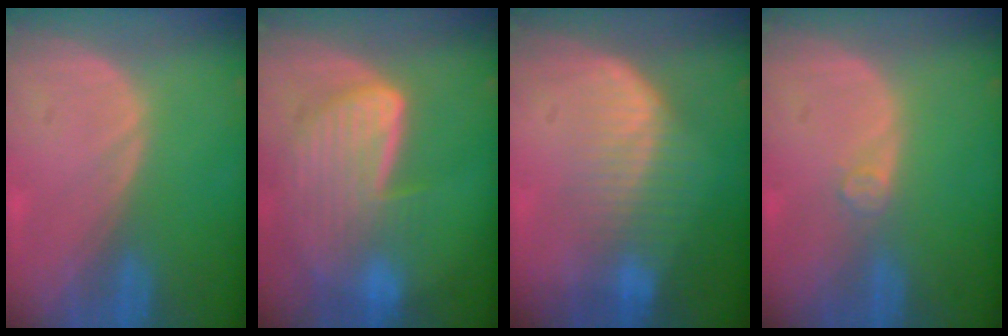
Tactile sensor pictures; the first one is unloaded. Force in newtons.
{"total": 9.0, "press": 7.9, "slide": 4.2}
{"total": 7.1, "press": 6.5, "slide": 2.8}
{"total": 1.5, "press": 1.5, "slide": 0.2}